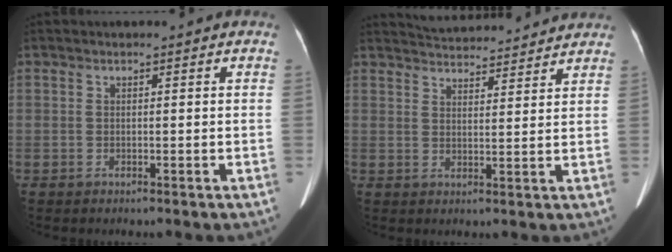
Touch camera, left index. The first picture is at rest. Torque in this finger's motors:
{"motor_torque": [0.27, -0.57, 0.02, 0.02]}